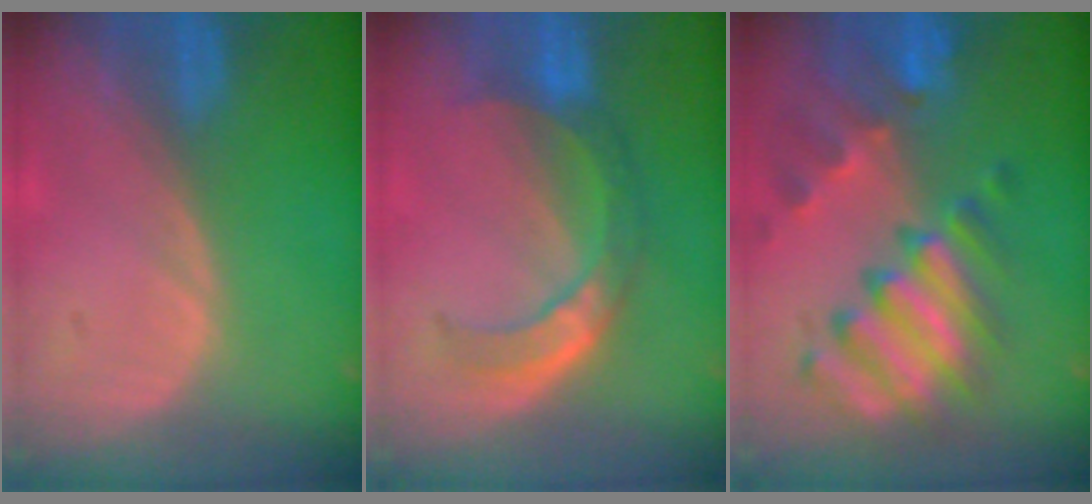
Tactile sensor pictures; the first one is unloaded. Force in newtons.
{"total": 6.6, "press": 6.2, "slide": 2.3}
{"total": 11.1, "press": 9.5, "slide": 5.7}